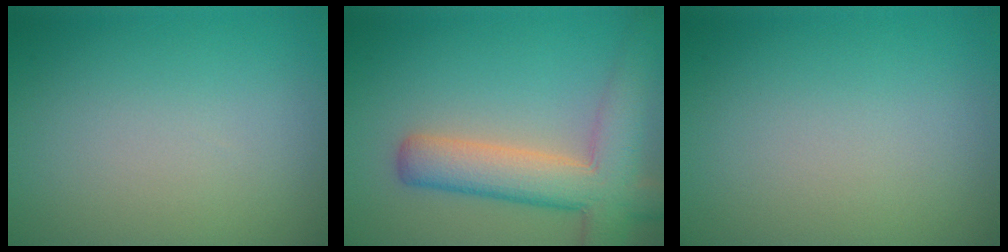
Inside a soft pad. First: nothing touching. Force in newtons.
{"total": 7.1, "press": 7.1, "slide": 0.5}
{"total": 0.0}